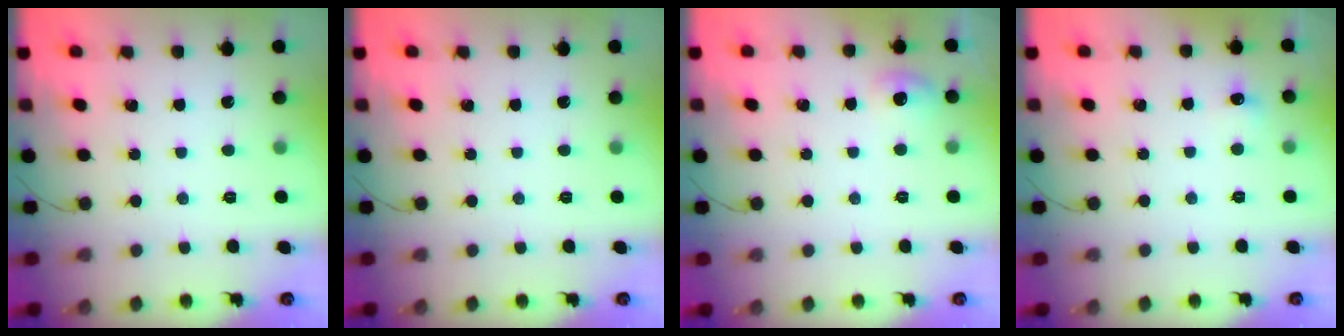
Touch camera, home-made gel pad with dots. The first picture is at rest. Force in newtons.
{"total": 0.0}
{"total": 5.9, "press": 5.7, "slide": 1.6}
{"total": 4.5, "press": 4.3, "slide": 1.3}